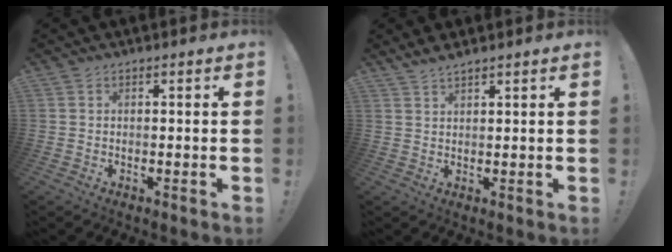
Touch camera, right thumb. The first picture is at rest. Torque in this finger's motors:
{"motor_torque": [-0.37, 4.45, 0.50, 0.54, 0.06]}